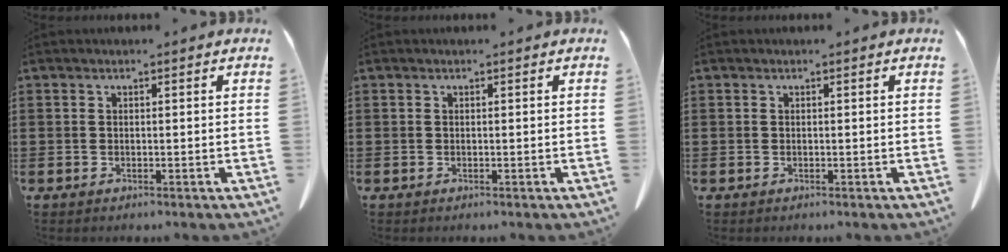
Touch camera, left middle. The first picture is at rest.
{"total": 0.0}
{"total": 0.0}